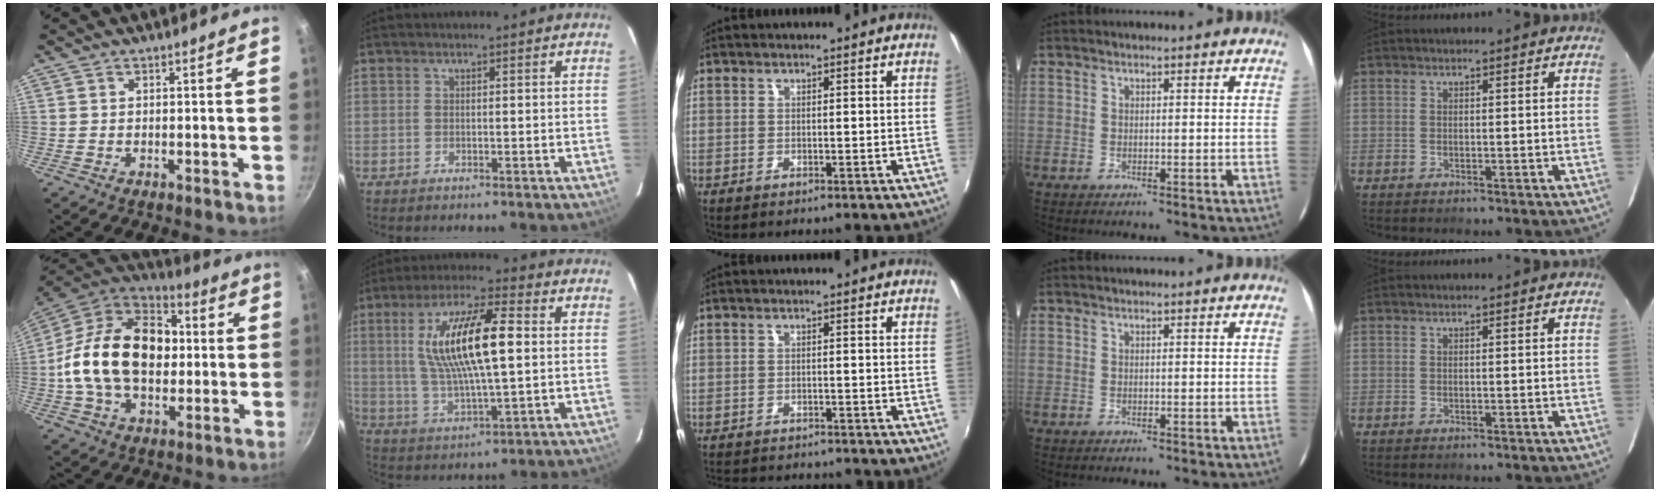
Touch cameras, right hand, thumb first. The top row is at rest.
{"thumb": {"total": 23.8, "force": [0.0, 16.1, 17.4], "torque": [-0.274, 0.037, -0.012]}, "index": {"total": 16.4, "force": [2.5, 4.1, 15.6], "torque": [-0.295, 0.009, 0.052]}, "middle": {"total": 8.6, "force": [-8.0, 1.8, 2.8], "torque": [-0.069, -0.013, -0.115]}}